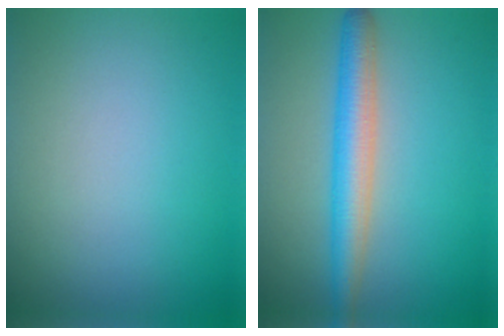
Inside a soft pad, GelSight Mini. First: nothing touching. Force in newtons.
{"total": 4.3, "press": 4.3, "slide": 0.0}